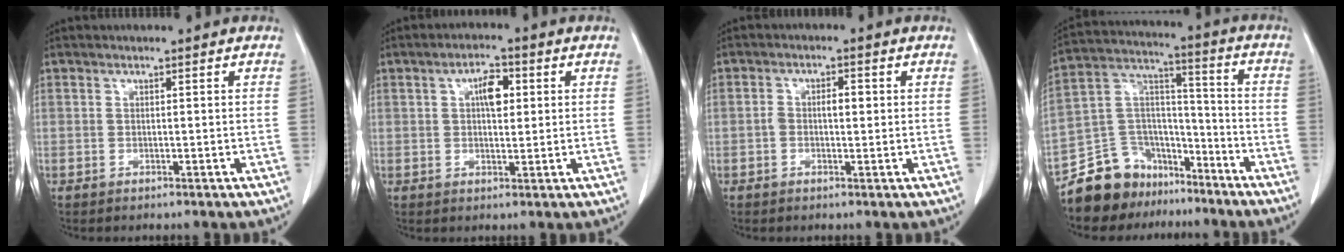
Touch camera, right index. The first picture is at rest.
{"total": 4.5, "force": [1.2, 2.0, 3.9], "torque": [-0.063, 0.008, 0.018]}
{"total": 2.9, "force": [0.0, 1.3, 2.6], "torque": [-0.048, 0.013, 0.003]}
{"total": 13.9, "force": [-11.0, 8.1, 2.6], "torque": [-0.053, 0.073, -0.193]}